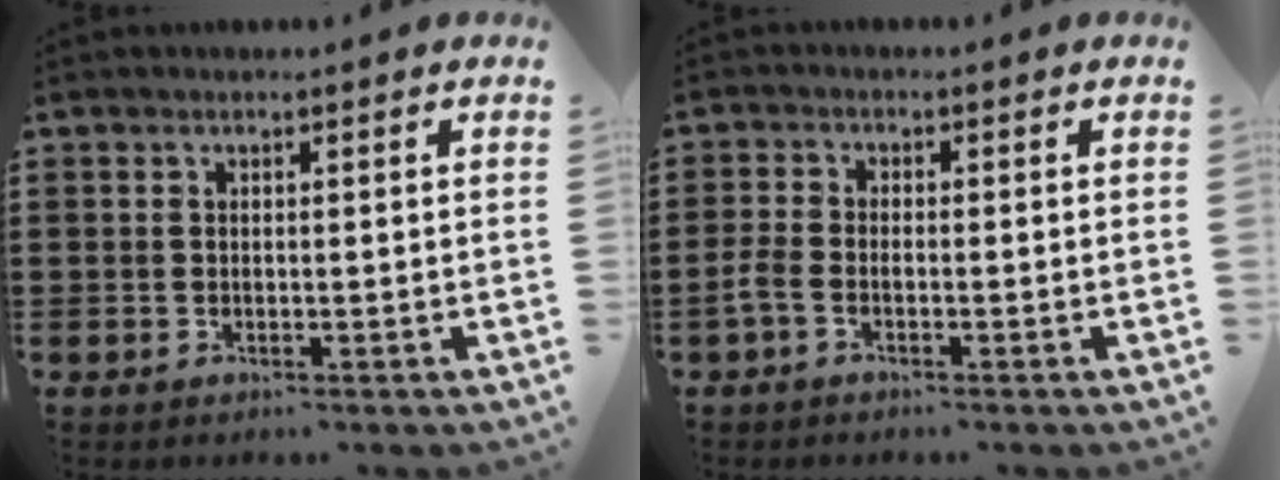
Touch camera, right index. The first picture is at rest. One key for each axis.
{"total": 1.9, "fx": -1.1, "fy": 0.6, "fz": 1.4, "tx": -0.041, "ty": -0.003, "tz": -0.027}